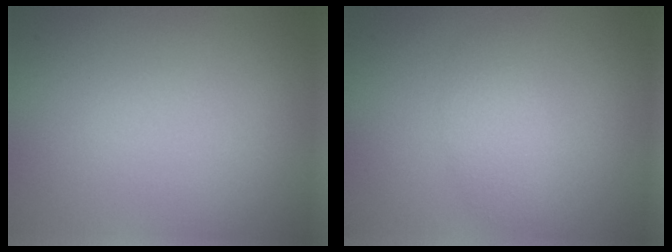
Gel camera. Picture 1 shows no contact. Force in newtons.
{"total": 1.9, "press": 1.9, "slide": 0.0}